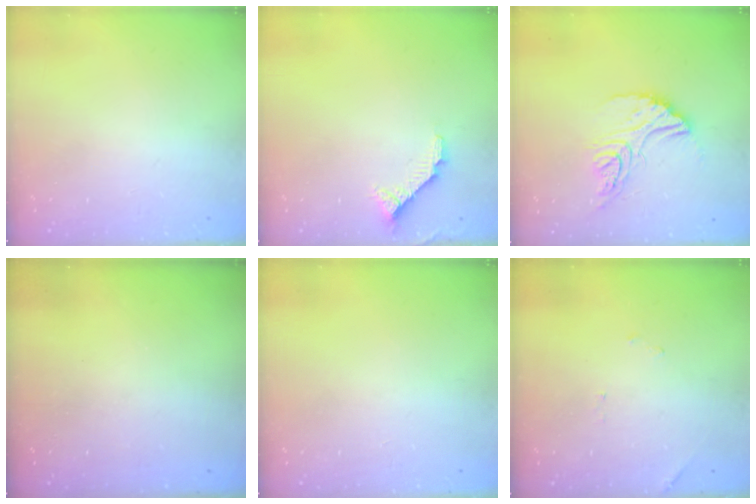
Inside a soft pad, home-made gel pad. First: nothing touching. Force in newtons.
{"total": 5.4, "press": 5.4, "slide": 0.2}
{"total": 14.8, "press": 14.7, "slide": 1.4}
{"total": 2.9, "press": 2.9, "slide": 0.3}
{"total": 4.1, "press": 4.1, "slide": 0.1}
{"total": 6.9, "press": 6.9, "slide": 0.2}